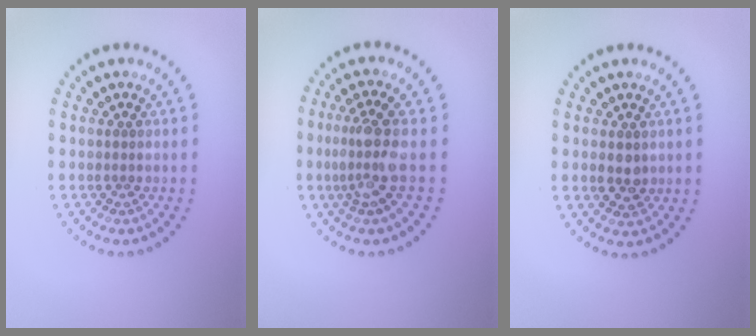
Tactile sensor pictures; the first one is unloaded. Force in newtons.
{"total": 3.4, "press": 2.6, "slide": 2.3}
{"total": 1.8, "press": 1.8, "slide": 0.2}